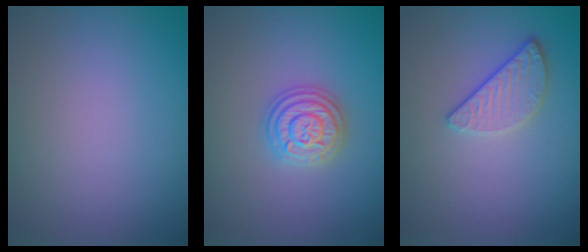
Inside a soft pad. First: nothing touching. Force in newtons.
{"total": 3.7, "press": 3.6, "slide": 0.5}
{"total": 2.4, "press": 2.2, "slide": 0.9}